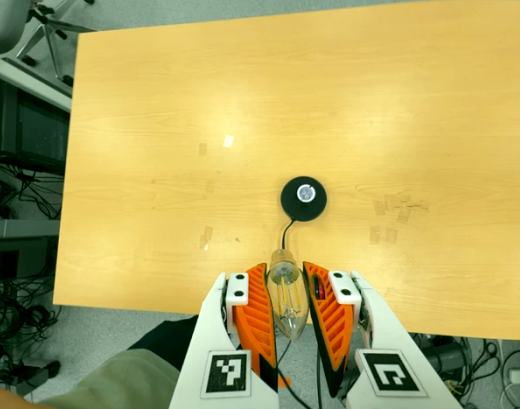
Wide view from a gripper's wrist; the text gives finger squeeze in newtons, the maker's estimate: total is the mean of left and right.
{"total": 19.2, "left": 20.3, "right": 18.2}